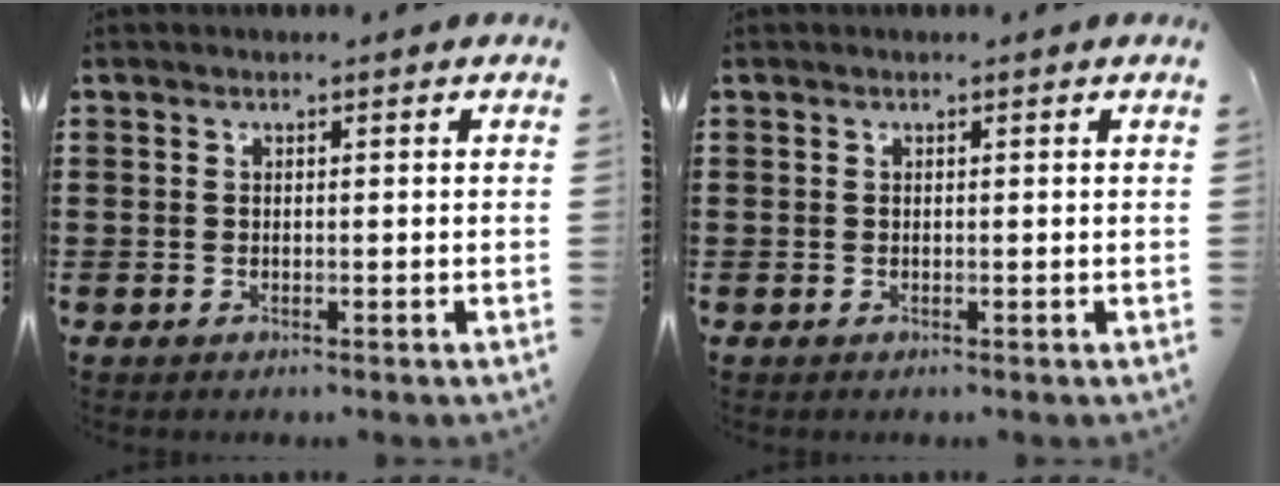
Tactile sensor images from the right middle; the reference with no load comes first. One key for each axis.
{"total": 0.0}